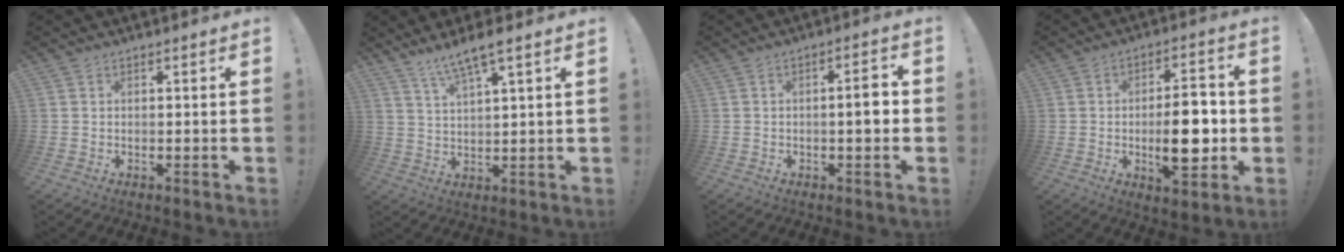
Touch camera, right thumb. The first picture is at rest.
{"total": 7.0, "force": [5.4, 0.2, 4.5], "torque": [-0.084, -0.028, 0.092]}
{"total": 5.1, "force": [-0.4, 1.0, 5.0], "torque": [-0.071, 0.002, -0.011]}
{"total": 13.9, "force": [-1.8, 6.5, 12.1], "torque": [-0.182, 0.002, -0.035]}